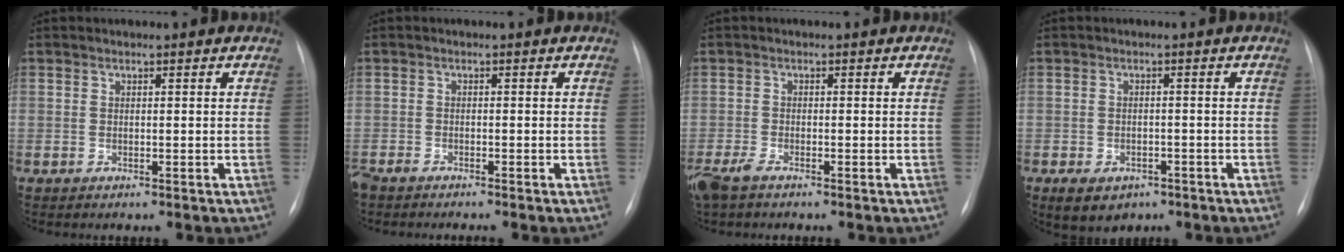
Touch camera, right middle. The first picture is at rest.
{"total": 2.9, "force": [-2.6, 0.4, 1.2], "torque": [-0.020, -0.007, -0.045]}
{"total": 4.1, "force": [-3.0, 1.2, 2.5], "torque": [-0.060, -0.010, -0.056]}
{"total": 5.4, "force": [-3.2, 3.5, 2.5], "torque": [-0.041, 0.001, -0.037]}